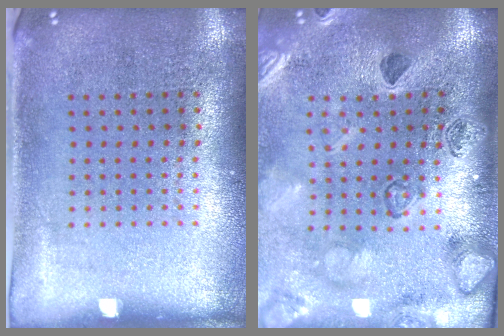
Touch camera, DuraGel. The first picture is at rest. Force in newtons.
{"total": 2.3, "press": 2.3, "slide": 0.5}